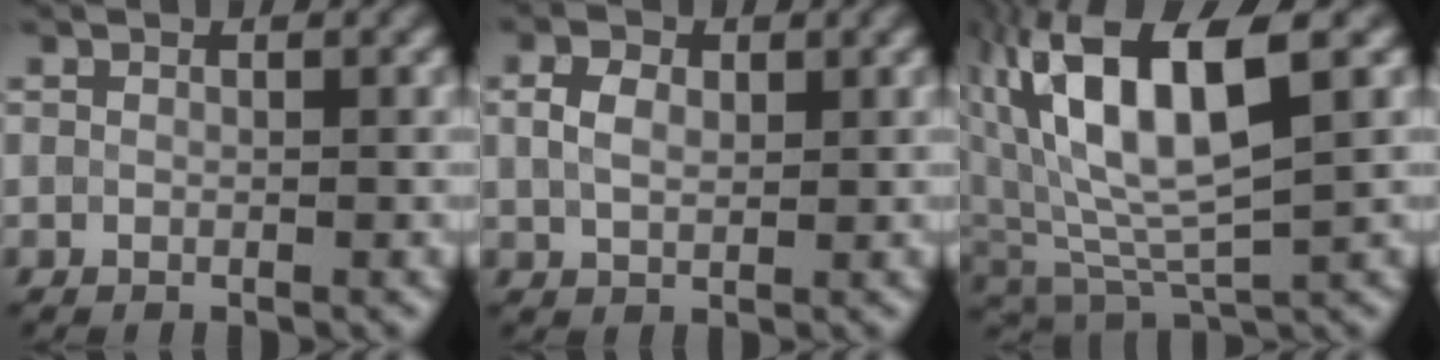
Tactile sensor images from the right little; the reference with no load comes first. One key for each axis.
{"total": 2.5, "fx": 0.8, "fy": 1.6, "fz": 1.8, "tx": -0.044, "ty": 0.011, "tz": 0.014}
{"total": 11.1, "fx": 3.7, "fy": 4.5, "fz": 9.5, "tx": -0.193, "ty": 0.017, "tz": 0.068}